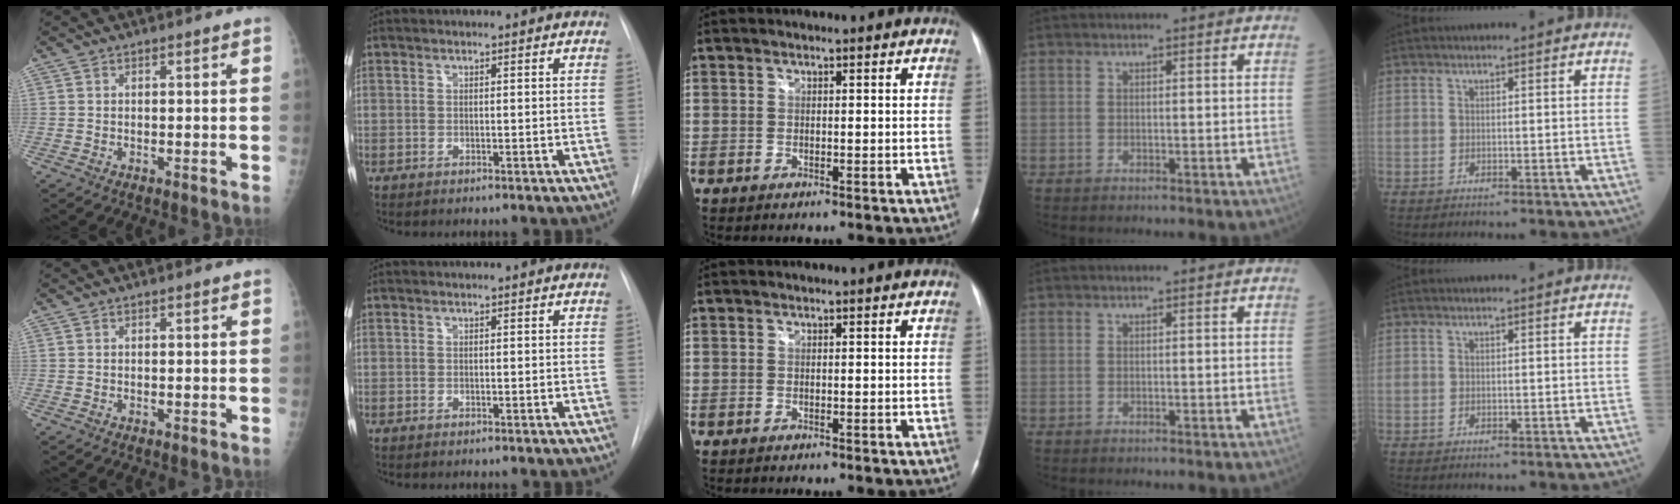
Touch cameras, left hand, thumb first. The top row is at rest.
{}